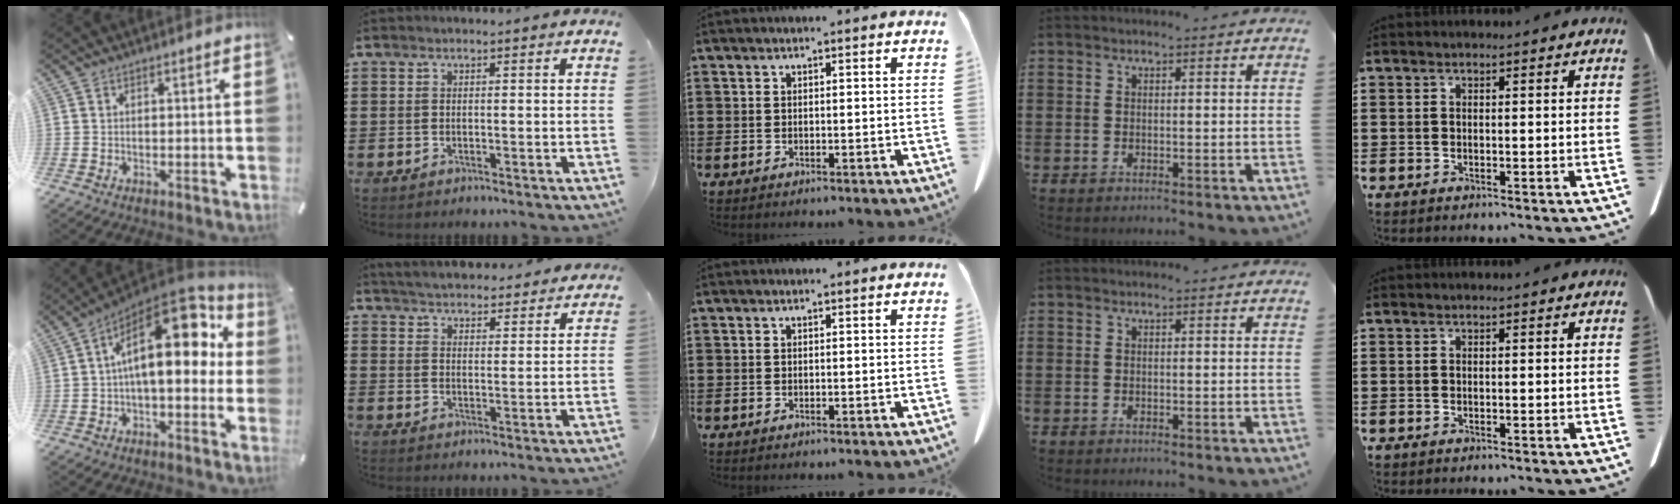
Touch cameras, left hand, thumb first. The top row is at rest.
{"thumb": {"total": 19.3, "force": [5.5, 8.9, 16.2], "torque": [-0.253, -0.044, 0.094]}, "index": {"total": 4.5, "force": [4.5, 0.1, 0.1], "torque": [-0.021, -0.025, 0.078]}}